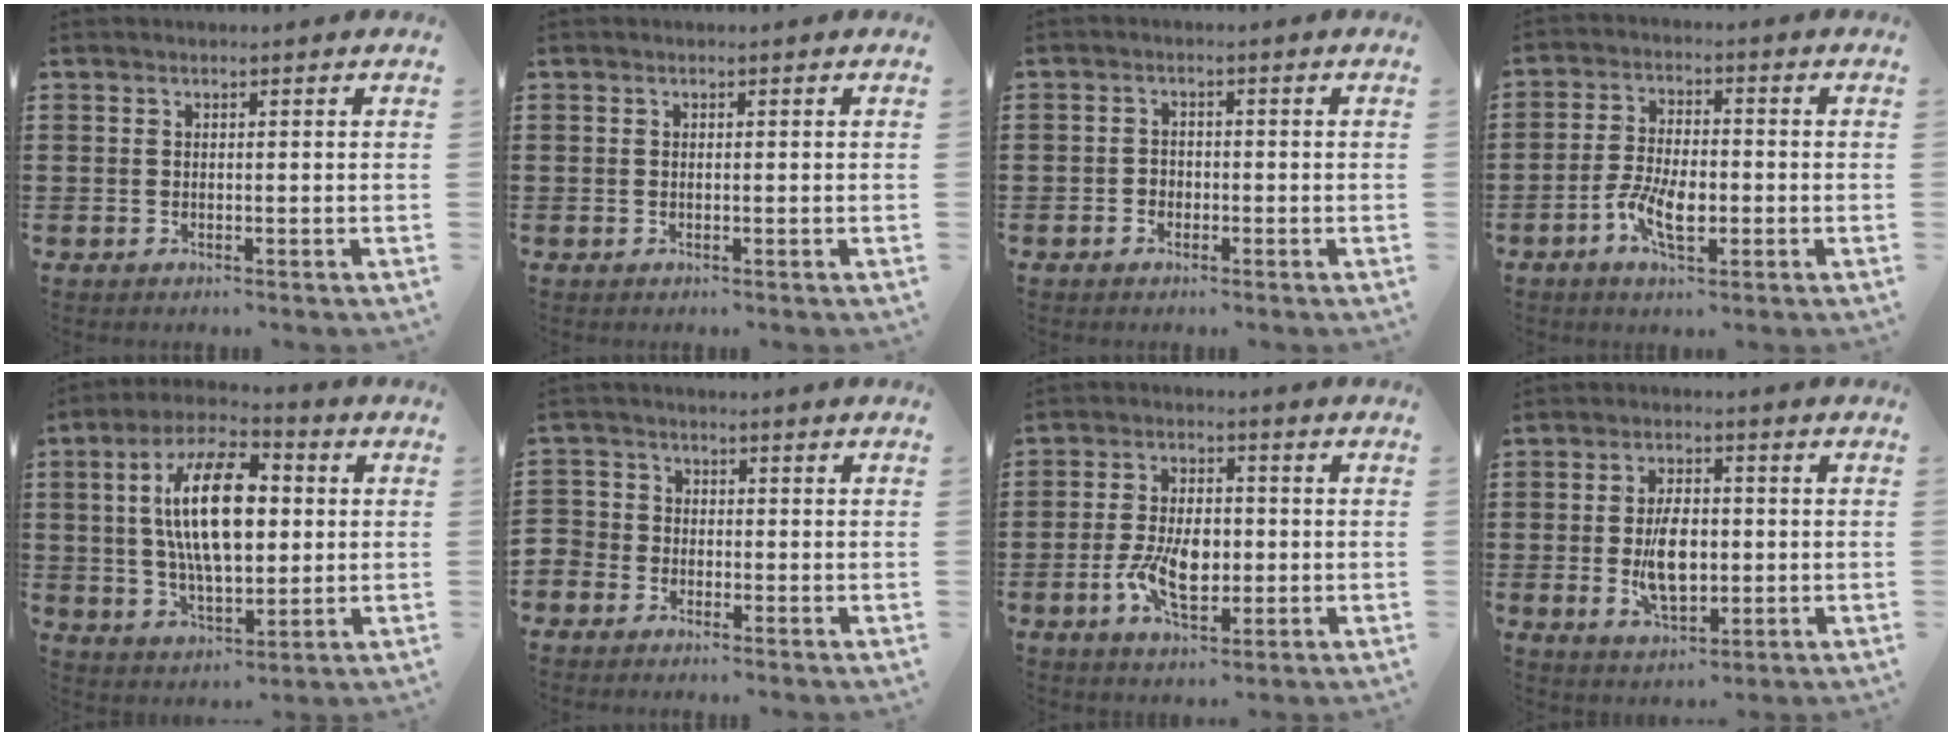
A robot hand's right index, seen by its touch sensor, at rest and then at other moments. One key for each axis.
{"total": 0.0}
{"total": 1.5, "fx": -1.0, "fy": 1.1, "fz": 0.4, "tx": -0.011, "ty": -0.001, "tz": -0.021}
{"total": 6.7, "fx": -2.3, "fy": 3.1, "fz": 5.5, "tx": -0.119, "ty": 0.003, "tz": -0.045}
{"total": 14.8, "fx": 2.1, "fy": 6.4, "fz": 13.2, "tx": -0.256, "ty": 0.007, "tz": 0.028}
{"total": 2.6, "fx": -2.0, "fy": 1.7, "fz": -0.1, "tx": -0.017, "ty": 0.001, "tz": -0.049}
{"total": 8.3, "fx": -1.5, "fy": 4.7, "fz": 6.7, "tx": -0.136, "ty": 0.001, "tz": -0.031}
{"total": 7.5, "fx": -0.8, "fy": 4.1, "fz": 6.3, "tx": -0.117, "ty": -0.006, "tz": -0.019}